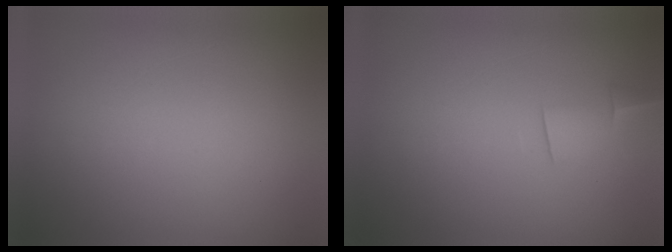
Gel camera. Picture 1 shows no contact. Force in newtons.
{"total": 1.9}